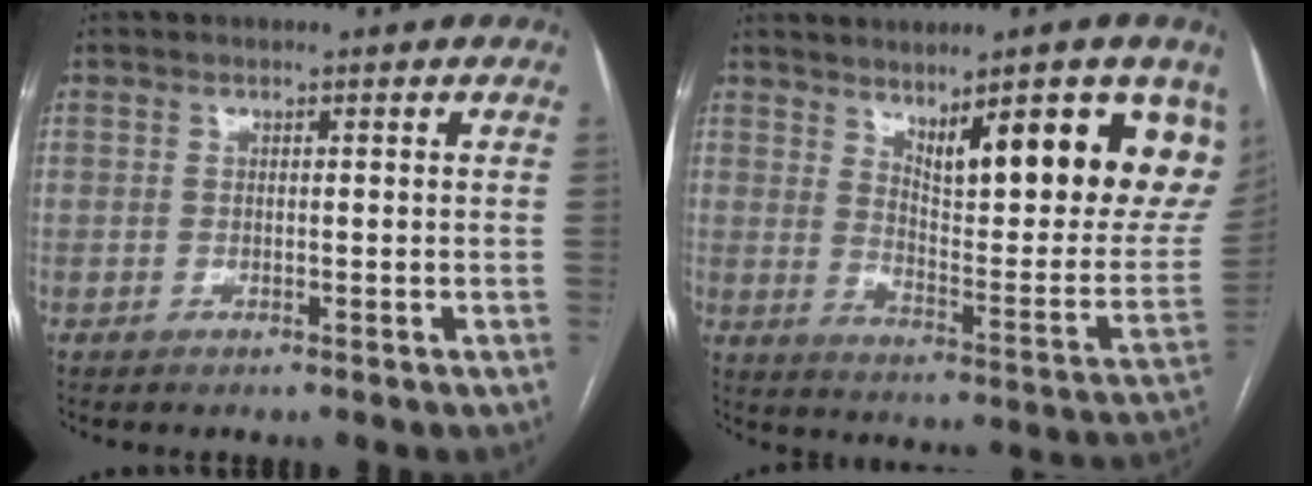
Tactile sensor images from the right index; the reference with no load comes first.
{"total": 20.6, "force": [11.0, 4.0, 17.0], "torque": [-0.210, -0.017, 0.160]}